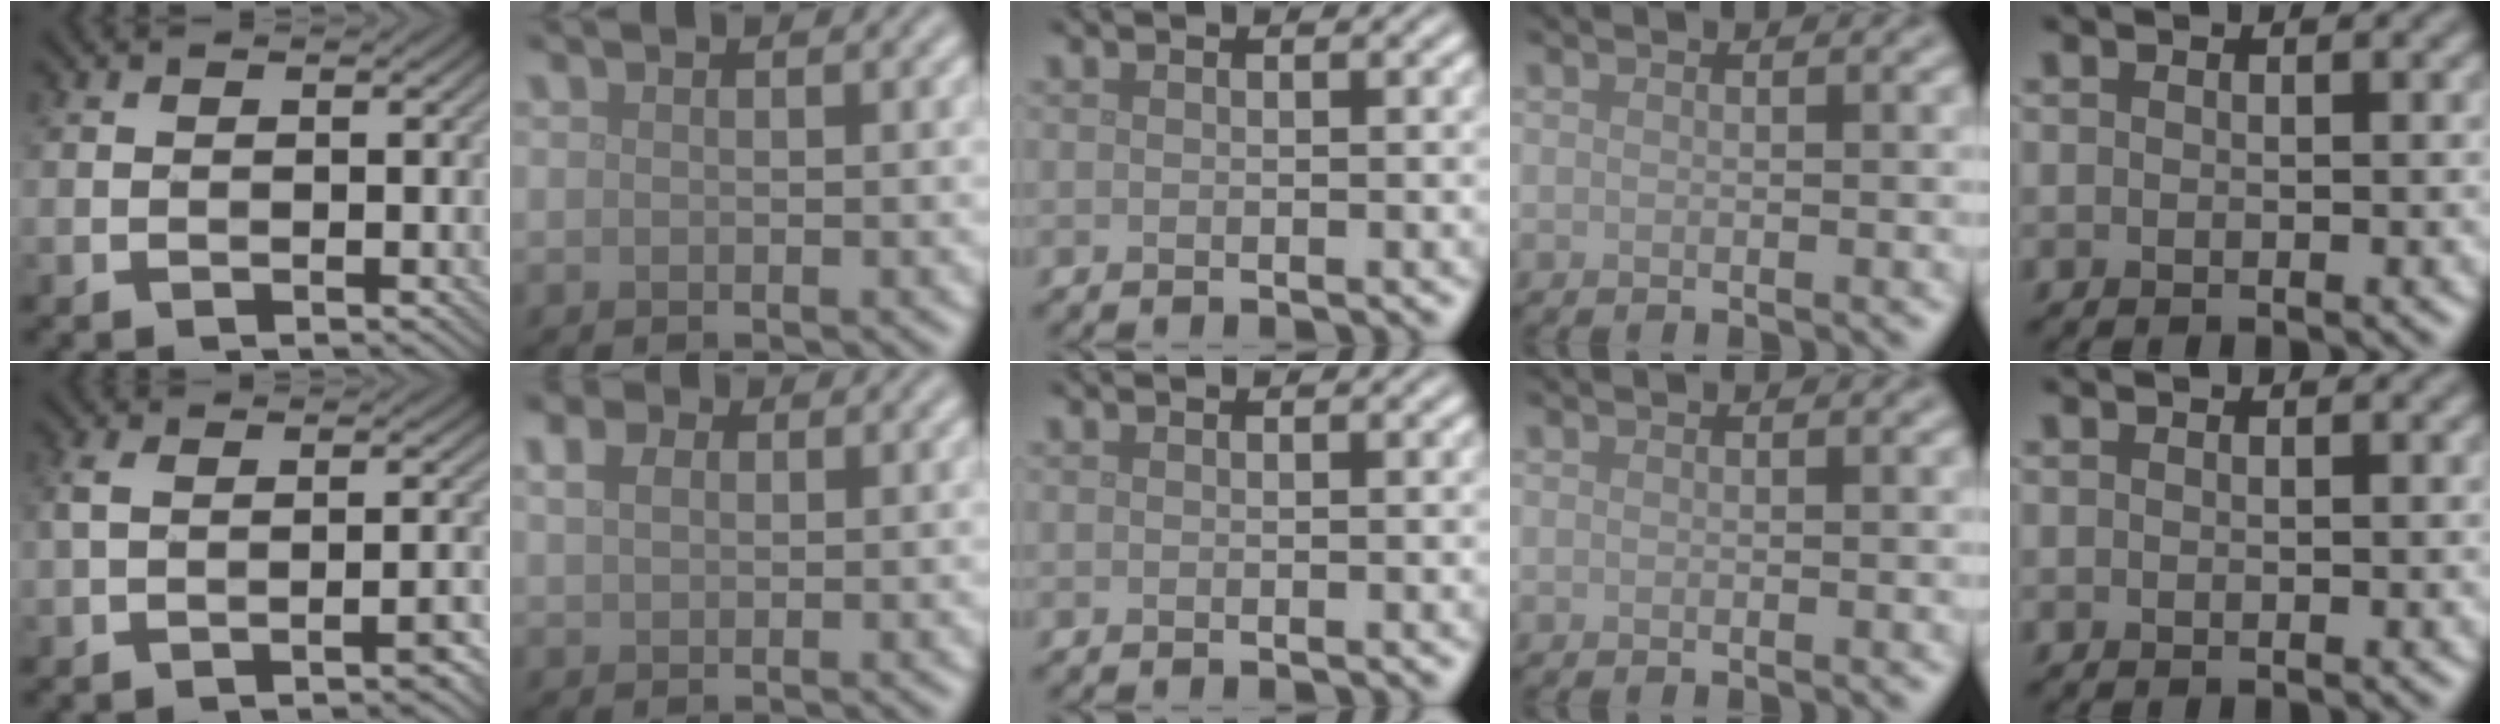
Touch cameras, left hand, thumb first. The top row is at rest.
{"thumb": {"total": 4.2, "force": [-2.0, 1.5, 3.4], "torque": [-0.064, 0.003, -0.039]}, "index": {"total": 2.0, "force": [1.0, 1.3, 1.2], "torque": [-0.027, 0.006, 0.017]}}